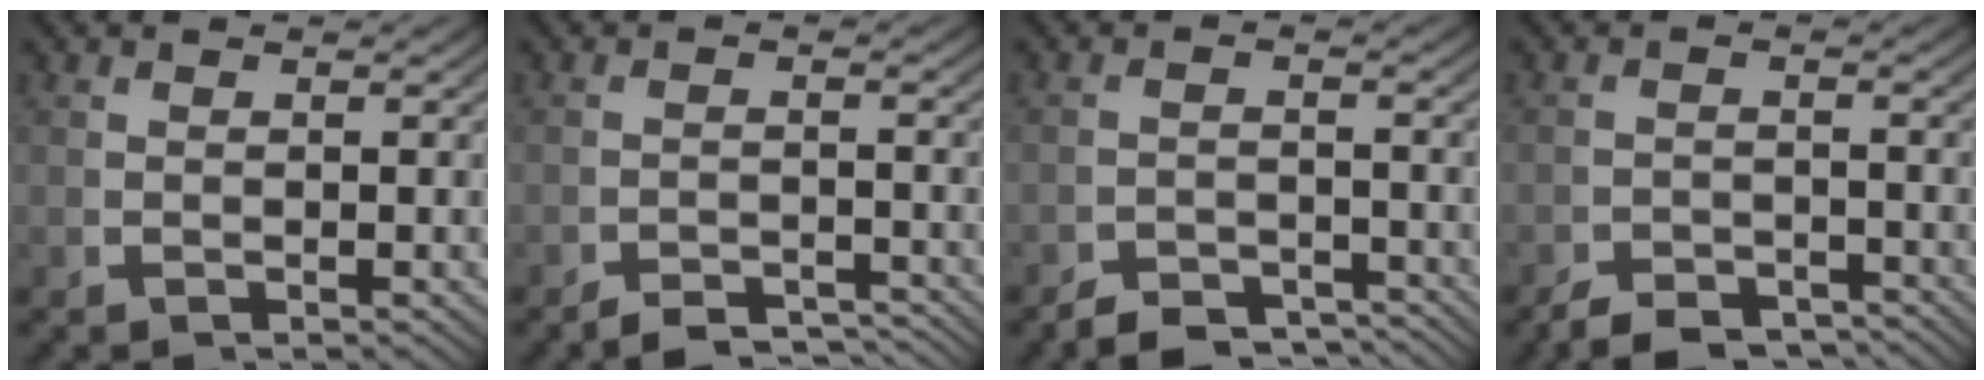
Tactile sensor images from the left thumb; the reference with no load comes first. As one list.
[{"total": 4.5, "force": [-4.2, 1.1, 1.2], "torque": [-0.009, -0.013, -0.069]}, {"total": 4.5, "force": [-4.0, 1.5, 1.4], "torque": [-0.010, -0.017, -0.067]}, {"total": 3.9, "force": [-3.5, 1.2, 1.1], "torque": [-0.002, -0.013, -0.060]}]